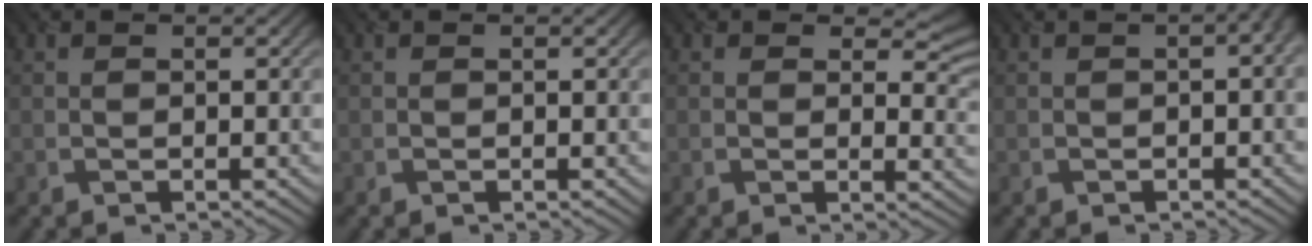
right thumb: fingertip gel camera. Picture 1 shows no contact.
{"total": 0.0}
{"total": 4.6, "force": [2.7, 2.4, 2.9], "torque": [-0.035, -0.009, 0.035]}
{"total": 4.5, "force": [0.2, 2.4, 3.8], "torque": [-0.036, 0.006, 0.014]}